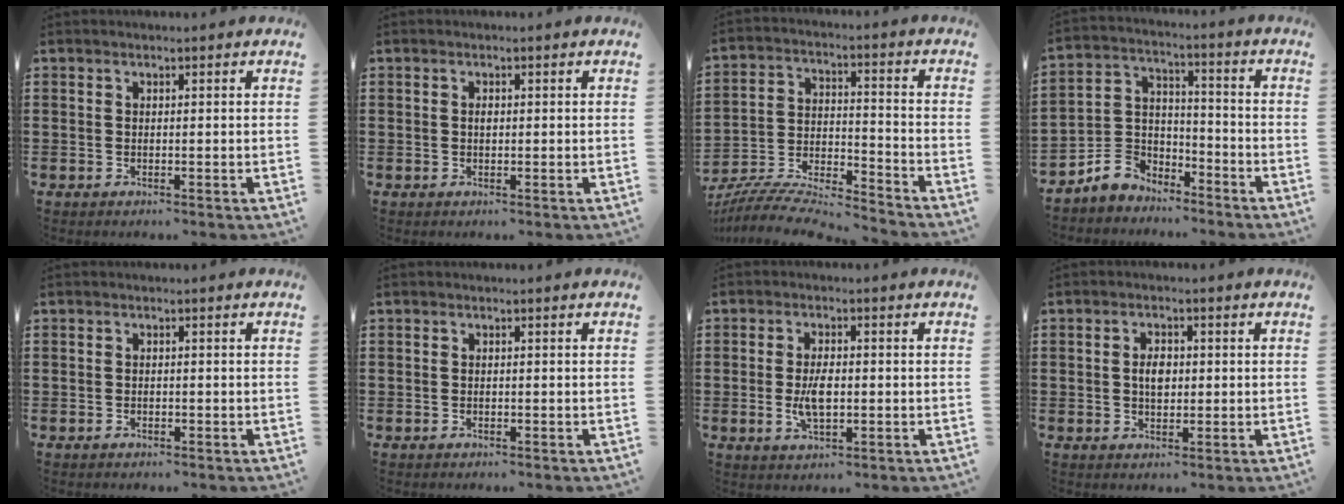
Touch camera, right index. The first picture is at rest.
{"total": 0.8, "force": [0.0, 0.4, 0.7], "torque": [-0.014, 0.000, 0.000]}
{"total": 7.5, "force": [-7.1, 0.8, 2.3], "torque": [-0.045, 0.000, -0.141]}
{"total": 6.0, "force": [-5.0, 3.2, 0.7], "torque": [-0.037, 0.018, -0.105]}
{"total": 0.5, "force": [-0.4, 0.4, 0.1], "torque": [-0.003, 0.001, -0.008]}
{"total": 0.0}
{"total": 4.8, "force": [-0.6, 2.2, 4.2], "torque": [-0.090, -0.001, -0.013]}
{"total": 3.1, "force": [0.1, 1.8, 2.5], "torque": [-0.042, 0.004, 0.000]}